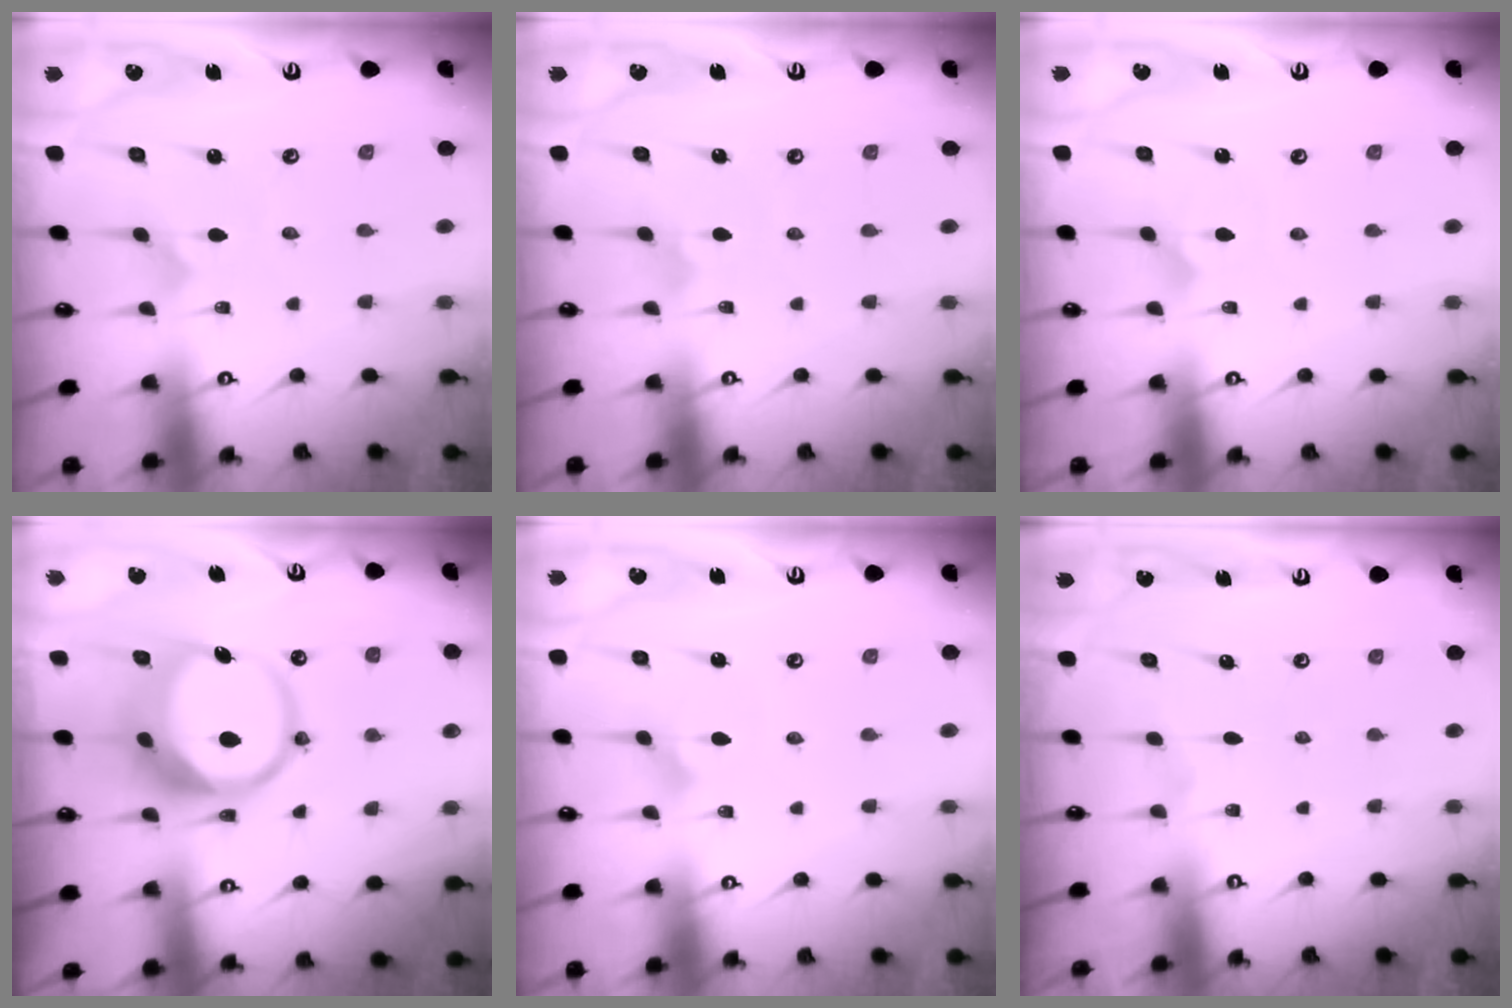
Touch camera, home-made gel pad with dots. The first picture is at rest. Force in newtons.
{"total": 1.7, "press": 1.7, "slide": 0.2}
{"total": 3.0, "press": 3.0, "slide": 0.1}
{"total": 12.8, "press": 12.7, "slide": 1.7}
{"total": 3.0, "press": 3.0, "slide": 0.2}
{"total": 0.0}